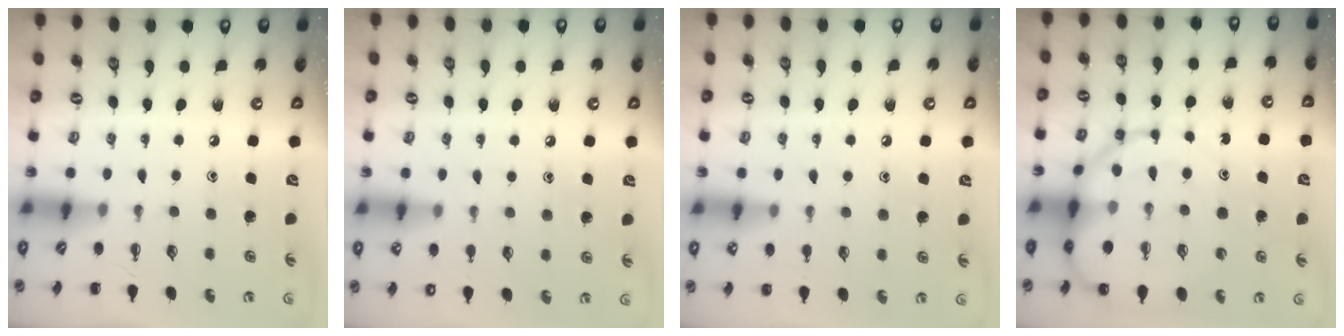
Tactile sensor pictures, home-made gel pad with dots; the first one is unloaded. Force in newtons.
{"total": 6.2, "press": 6.0, "slide": 1.6}
{"total": 7.5, "press": 7.3, "slide": 1.6}
{"total": 15.3, "press": 14.9, "slide": 3.5}